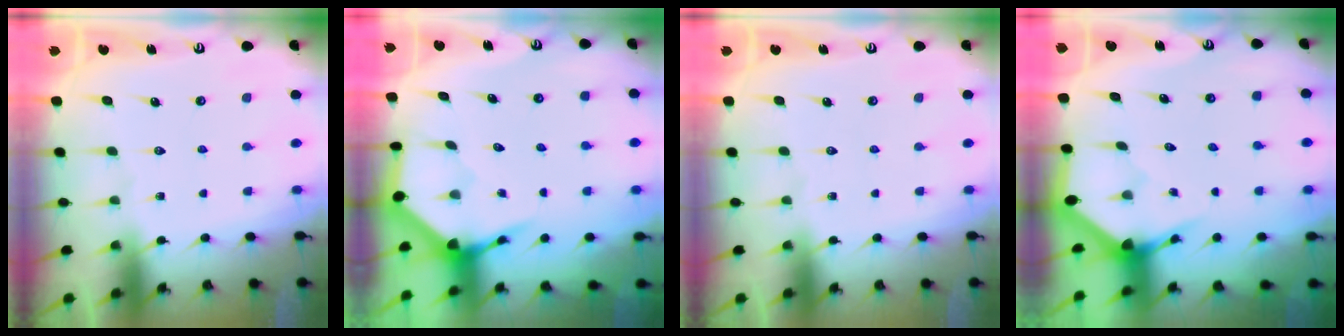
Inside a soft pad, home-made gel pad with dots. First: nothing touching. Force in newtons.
{"total": 3.9, "press": 3.9, "slide": 0.5}
{"total": 0.0}
{"total": 3.5, "press": 3.5, "slide": 0.1}